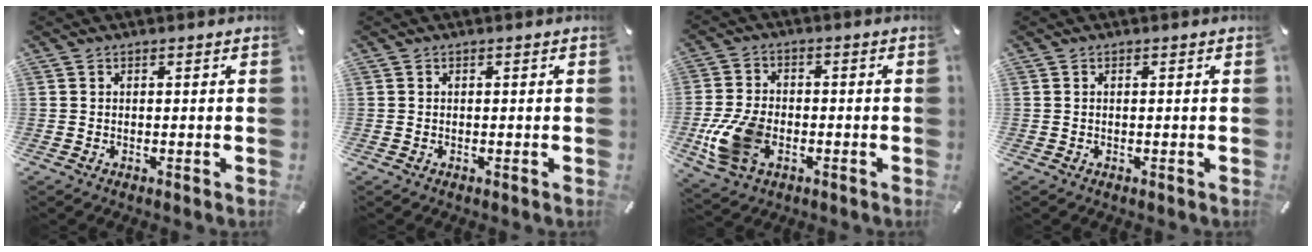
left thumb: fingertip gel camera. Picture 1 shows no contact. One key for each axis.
{"total": 0.0}
{"total": 11.7, "fx": -3.5, "fy": 7.9, "fz": 8.0, "tx": -0.172, "ty": 0.009, "tz": -0.058}
{"total": 0.0}